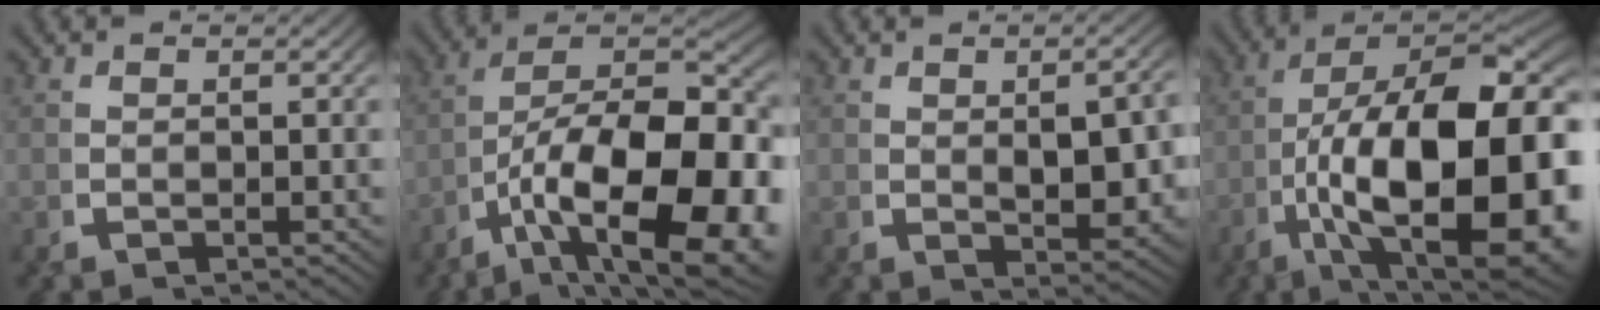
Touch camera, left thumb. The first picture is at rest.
{"total": 19.2, "force": [-2.1, 11.7, 15.1], "torque": [-0.251, -0.073, 0.005]}
{"total": 4.2, "force": [0.2, 1.8, 3.8], "torque": [-0.053, -0.009, 0.013]}
{"total": 24.9, "force": [-2.6, 14.4, 20.2], "torque": [-0.342, -0.096, 0.007]}